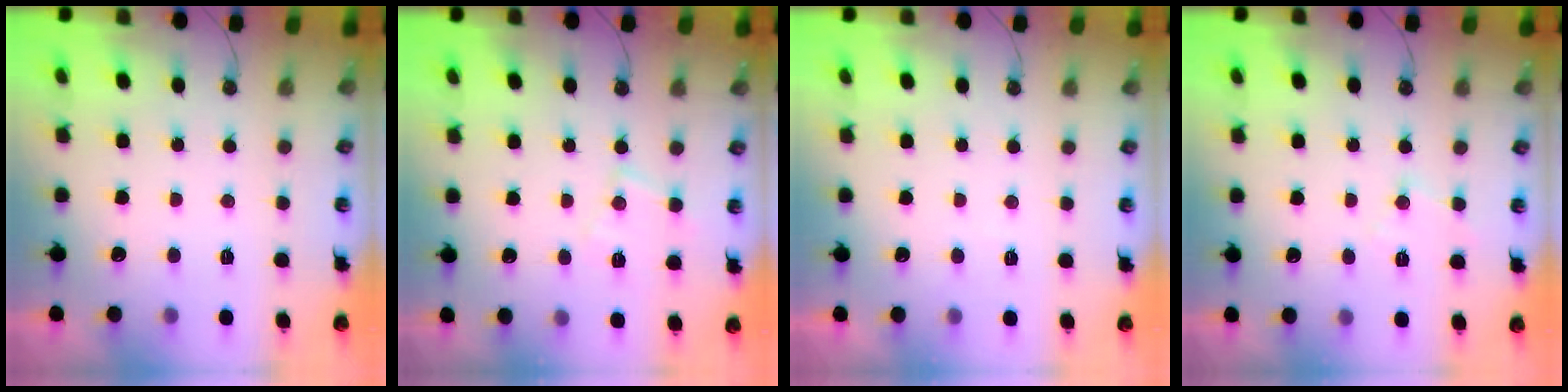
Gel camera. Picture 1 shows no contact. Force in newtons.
{"total": 8.7, "press": 8.7, "slide": 0.7}
{"total": 2.7, "press": 2.7, "slide": 0.5}
{"total": 7.4, "press": 7.3, "slide": 0.9}